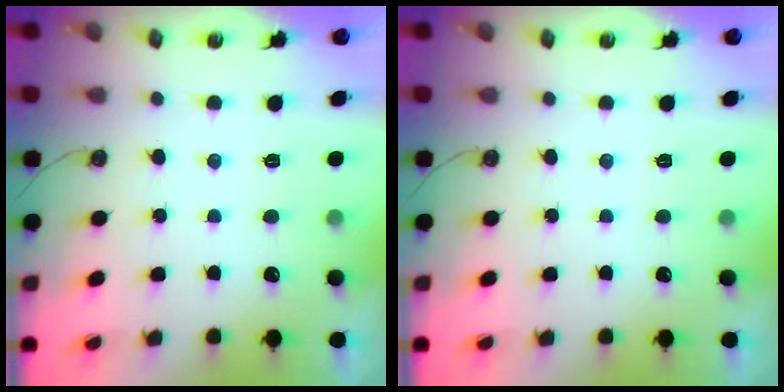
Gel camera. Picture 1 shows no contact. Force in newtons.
{"total": 0.0}